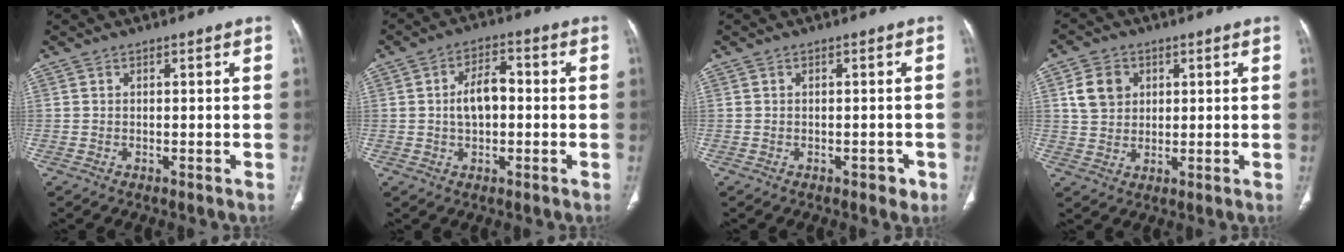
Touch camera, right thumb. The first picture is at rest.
{"total": 6.6, "force": [-0.1, 4.0, 5.3], "torque": [-0.083, 0.018, -0.007]}
{"total": 1.7, "force": [-0.9, 1.1, 1.0], "torque": [-0.004, 0.004, -0.008]}
{"total": 6.6, "force": [2.1, 5.4, 3.1], "torque": [-0.038, -0.004, 0.041]}